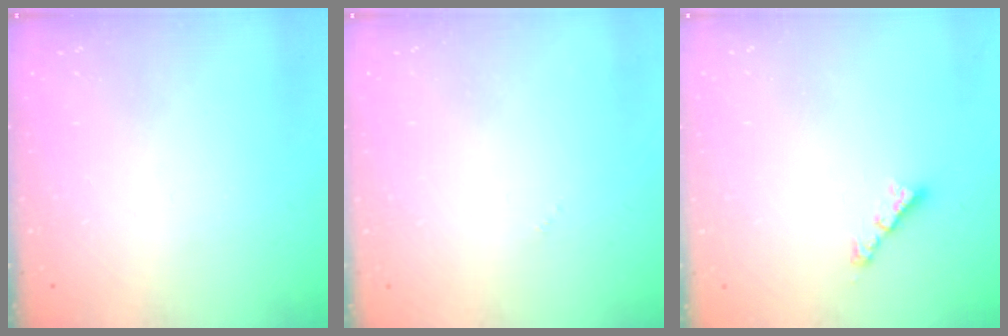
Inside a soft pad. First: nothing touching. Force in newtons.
{"total": 0.0}
{"total": 2.6, "press": 2.6, "slide": 0.1}